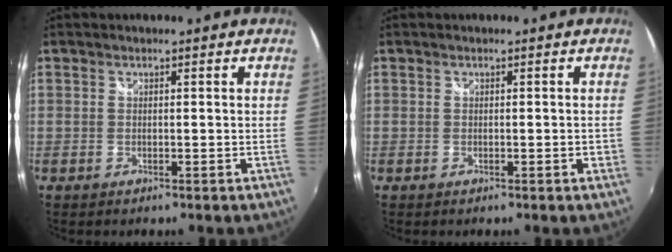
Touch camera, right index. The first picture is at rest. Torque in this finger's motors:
{"motor_torque": [1.14, 1.00, 0.01, 0.00]}